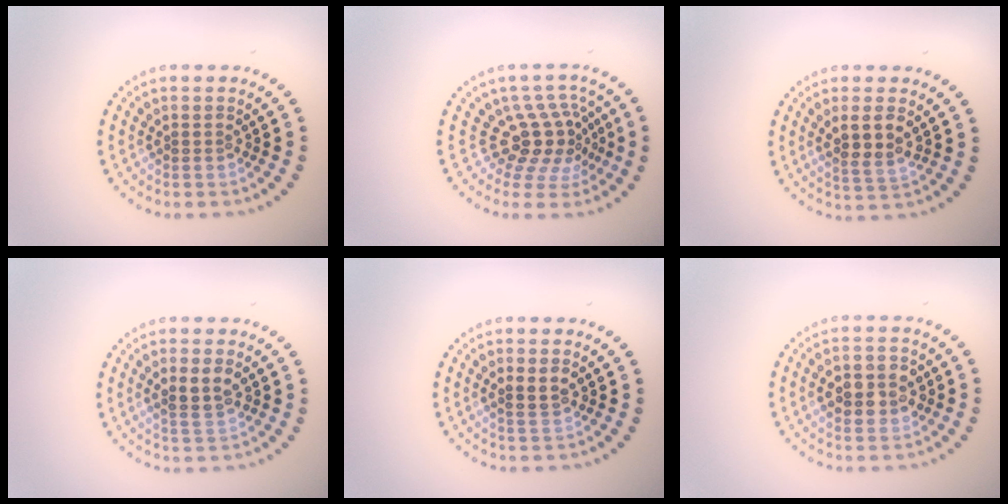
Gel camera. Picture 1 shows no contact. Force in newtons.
{"total": 4.3, "press": 2.9, "slide": 3.1}
{"total": 3.0, "press": 2.7, "slide": 1.2}
{"total": 2.7, "press": 2.7, "slide": 0.4}
{"total": 1.9, "press": 1.8, "slide": 0.5}
{"total": 4.3, "press": 4.2, "slide": 0.5}